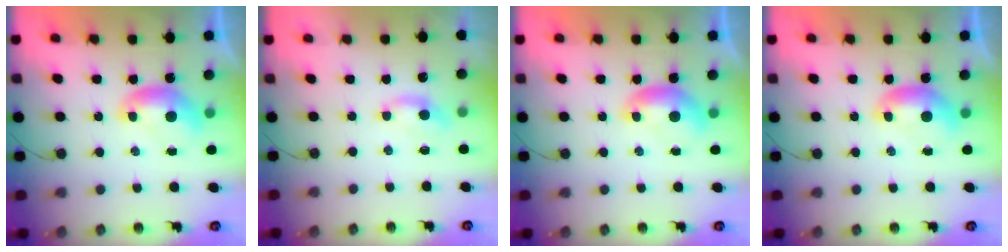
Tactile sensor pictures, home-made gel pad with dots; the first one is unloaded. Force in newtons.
{"total": 1.2, "press": 1.1, "slide": 0.3}
{"total": 0.0}
{"total": 0.0}